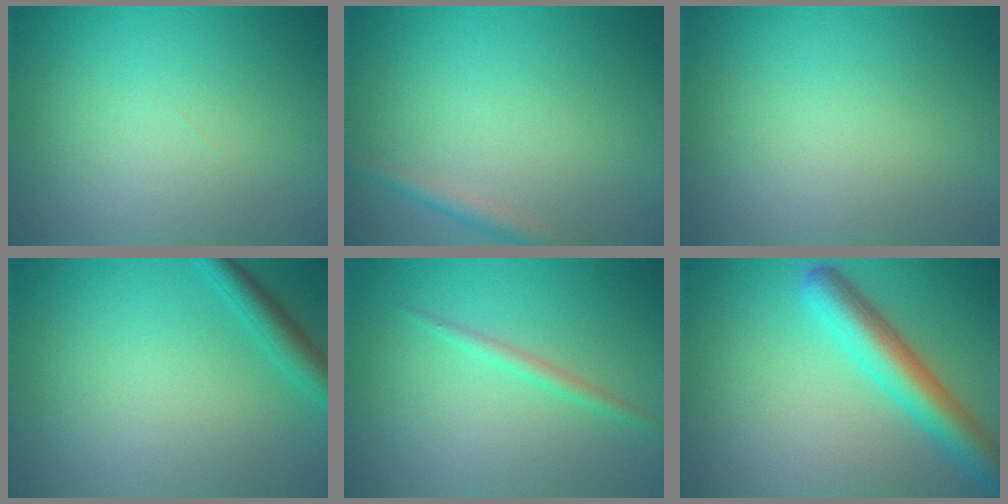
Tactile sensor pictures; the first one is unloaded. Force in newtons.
{"total": 1.4, "press": 1.4, "slide": 0.0}
{"total": 0.0}
{"total": 2.3, "press": 2.3, "slide": 0.2}
{"total": 1.2, "press": 1.2, "slide": 0.0}
{"total": 5.8, "press": 5.8, "slide": 0.3}